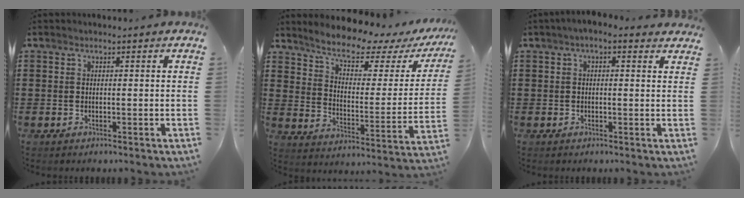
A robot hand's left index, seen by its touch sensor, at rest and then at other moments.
{"total": 7.2, "force": [6.0, 1.6, 3.6], "torque": [-0.082, -0.042, 0.097]}
{"total": 1.6, "force": [0.3, 0.9, 1.4], "torque": [-0.027, 0.007, 0.002]}